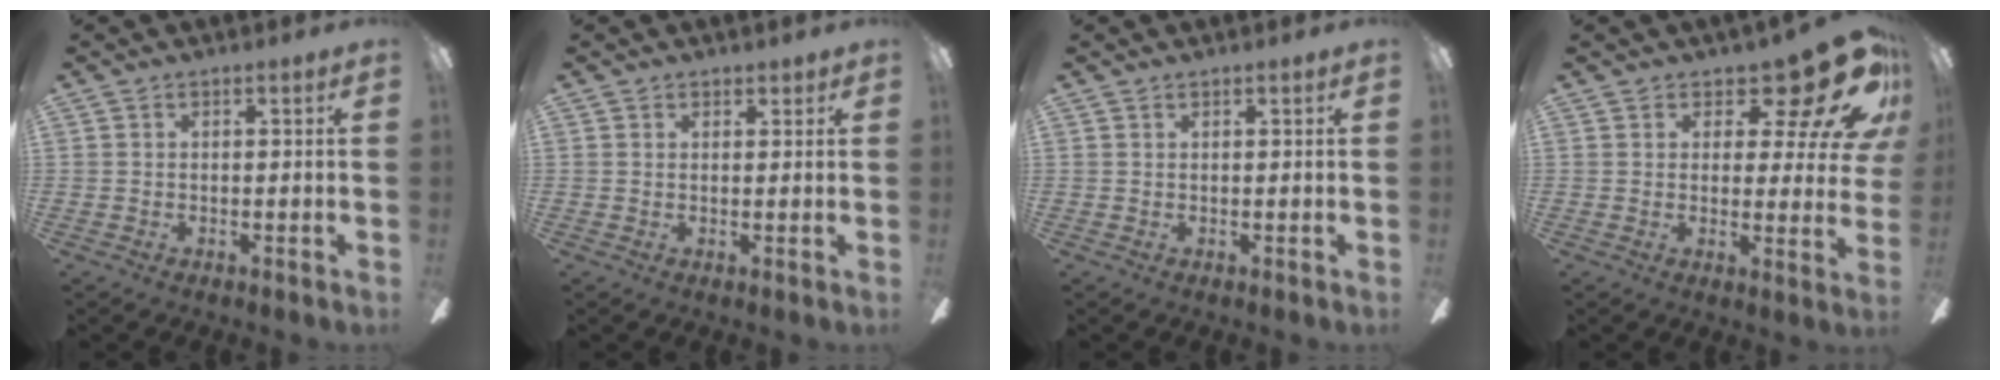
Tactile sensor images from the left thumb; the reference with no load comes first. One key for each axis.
{"total": 1.7, "fx": 1.4, "fy": 1.0, "fz": 0.1, "tx": -0.002, "ty": 0.000, "tz": 0.028}
{"total": 0.7, "fx": 0.6, "fy": 0.1, "fz": -0.1, "tx": 0.000, "ty": 0.000, "tz": 0.012}
{"total": 15.9, "fx": 10.3, "fy": 6.3, "fz": 10.4, "tx": -0.135, "ty": -0.072, "tz": 0.173}